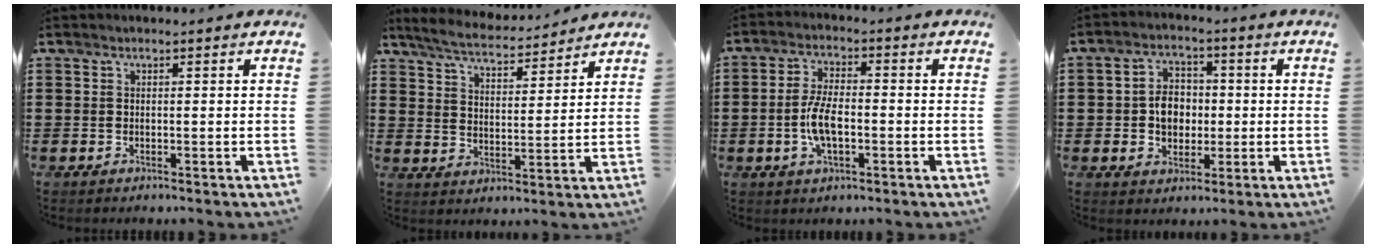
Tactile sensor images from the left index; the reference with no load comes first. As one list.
[{"total": 5.2, "force": [5.0, 0.5, 1.5], "torque": [-0.053, -0.027, 0.085]}, {"total": 6.5, "force": [-1.5, 2.6, 5.7], "torque": [-0.127, 0.000, -0.033]}, {"total": 5.8, "force": [-0.3, 4.5, 3.7], "torque": [-0.082, 0.009, -0.012]}]